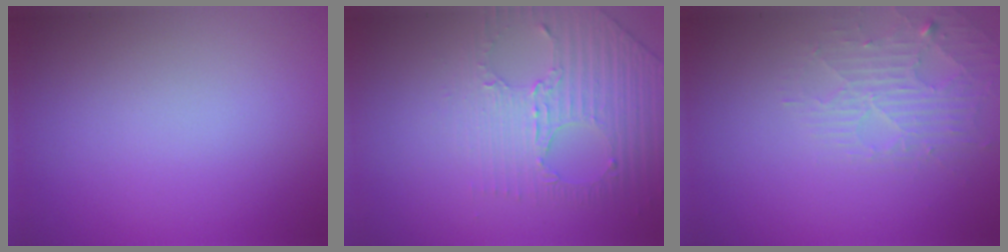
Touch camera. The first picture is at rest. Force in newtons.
{"total": 4.4, "press": 3.2, "slide": 3.0}
{"total": 3.1, "press": 3.0, "slide": 0.6}